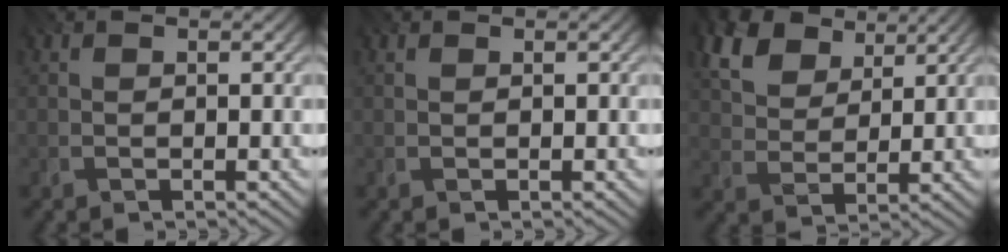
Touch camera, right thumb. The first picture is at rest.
{"total": 0.5, "force": [0.4, 0.3, 0.2], "torque": [-0.005, -0.001, 0.007]}
{"total": 9.1, "force": [5.2, 5.4, 5.2], "torque": [-0.140, 0.011, 0.088]}